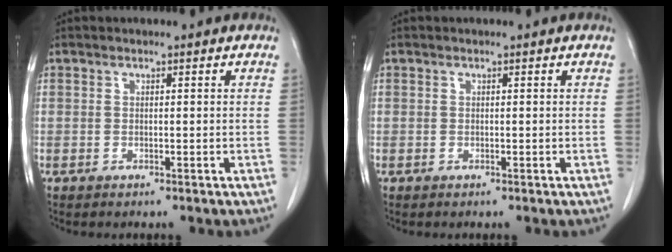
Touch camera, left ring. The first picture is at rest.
{"total": 0.0}